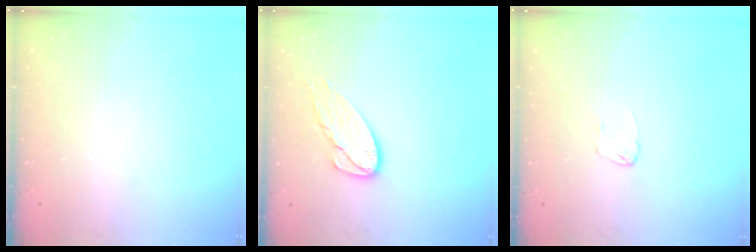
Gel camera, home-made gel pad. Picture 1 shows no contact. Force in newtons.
{"total": 9.5, "press": 9.5, "slide": 0.4}
{"total": 3.0, "press": 3.0, "slide": 0.2}